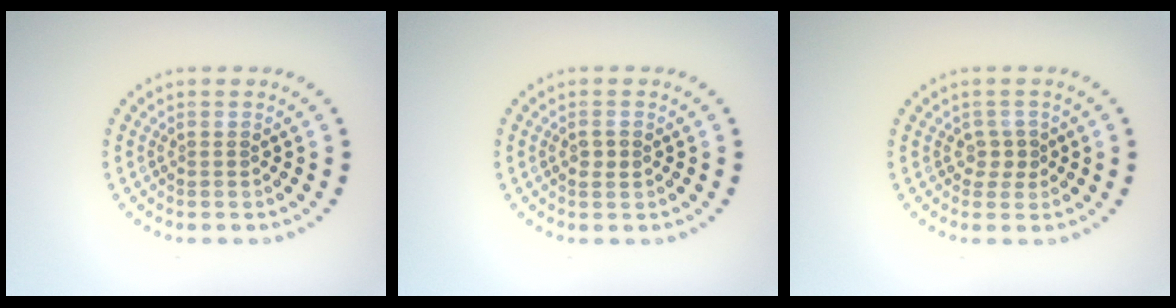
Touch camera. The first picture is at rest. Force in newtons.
{"total": 1.2, "press": 1.1, "slide": 0.1}
{"total": 1.7, "press": 1.4, "slide": 0.9}